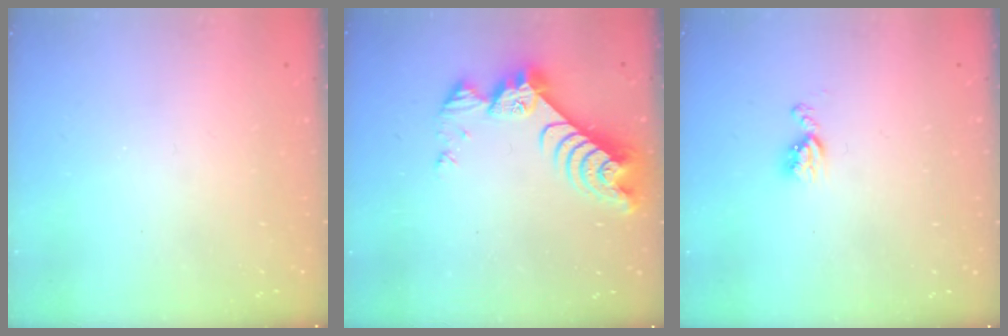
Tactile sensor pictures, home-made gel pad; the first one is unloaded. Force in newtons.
{"total": 9.9, "press": 9.9, "slide": 0.9}
{"total": 5.2, "press": 5.2, "slide": 0.8}